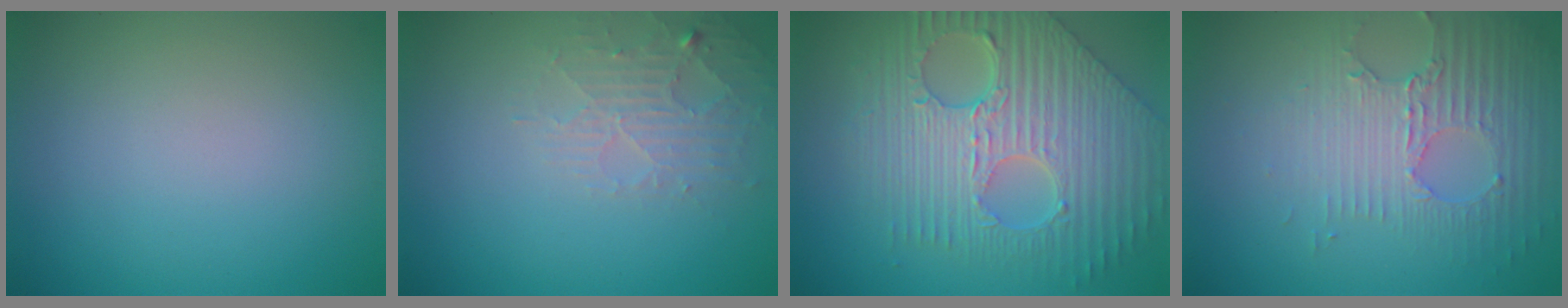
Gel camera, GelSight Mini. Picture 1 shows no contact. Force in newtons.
{"total": 2.6, "press": 2.6, "slide": 0.4}
{"total": 10.1, "press": 7.1, "slide": 7.2}
{"total": 3.5, "press": 3.3, "slide": 1.3}